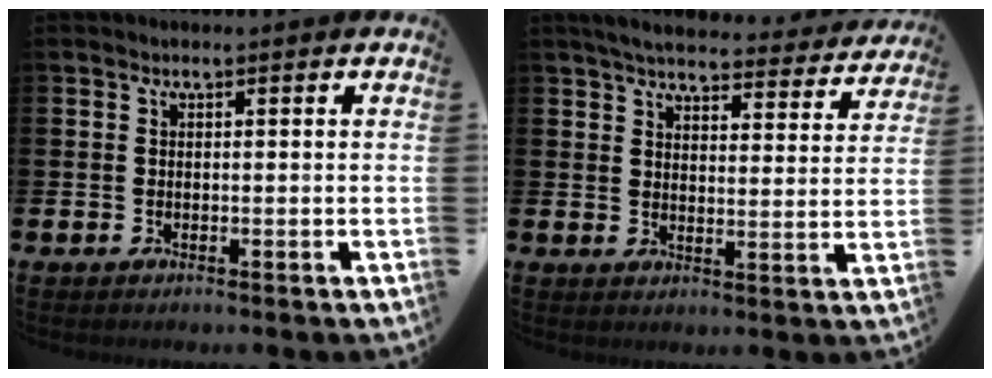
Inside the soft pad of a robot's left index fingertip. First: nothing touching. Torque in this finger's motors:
{"motor_torque": [1.07, -1.07, 0.23, 0.08]}